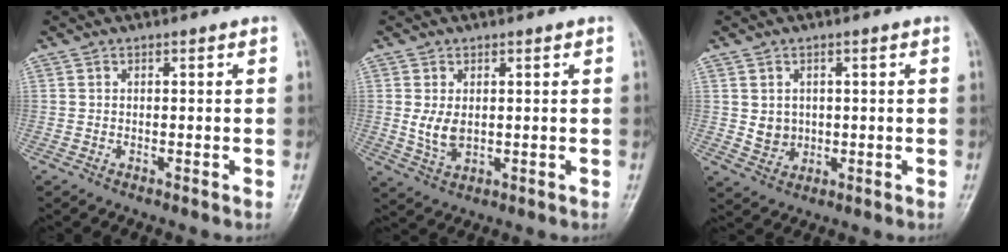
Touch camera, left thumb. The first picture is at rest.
{"total": 4.4, "force": [0.8, 2.7, 3.4], "torque": [-0.058, -0.012, 0.023]}
{"total": 3.6, "force": [0.7, 3.1, 1.6], "torque": [-0.015, -0.008, 0.022]}